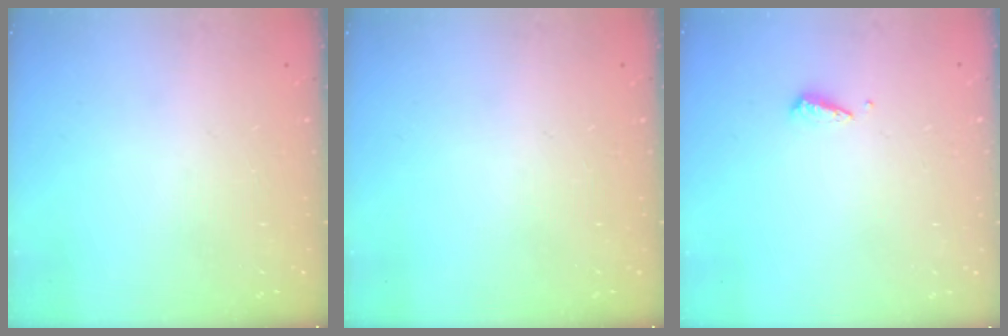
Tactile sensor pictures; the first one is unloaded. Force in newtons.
{"total": 0.0}
{"total": 2.9, "press": 2.9, "slide": 0.4}